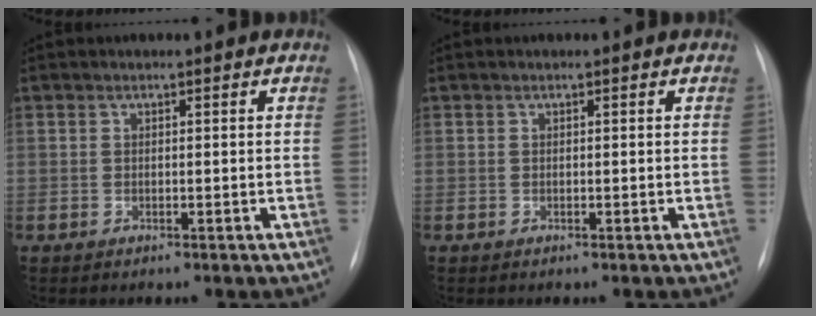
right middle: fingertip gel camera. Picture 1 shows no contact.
{"total": 0.0}